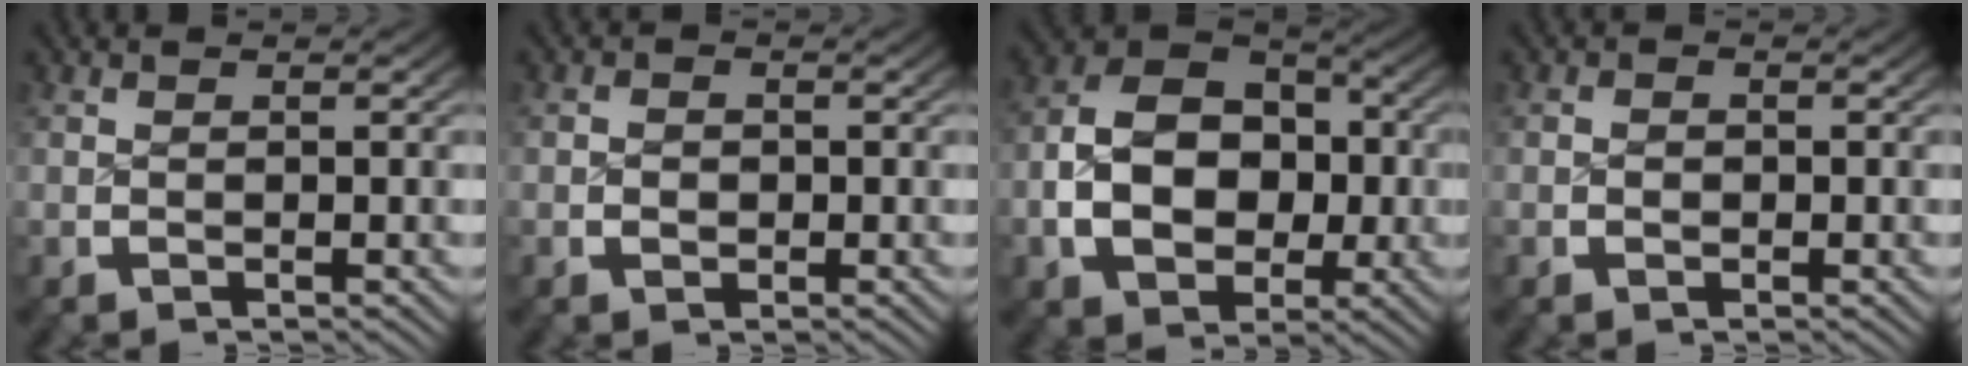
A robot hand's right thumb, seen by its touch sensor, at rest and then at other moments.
{"total": 2.0, "force": [-1.6, 1.2, -0.3], "torque": [-0.011, -0.017, -0.026]}
{"total": 11.3, "force": [-3.0, 8.6, 6.7], "torque": [-0.148, -0.032, -0.048]}
{"total": 1.8, "force": [-1.5, 0.8, -0.4], "torque": [-0.005, -0.014, -0.027]}